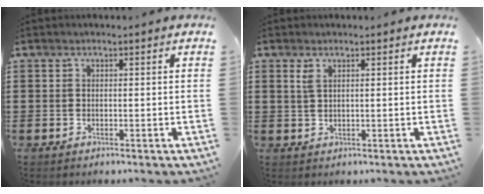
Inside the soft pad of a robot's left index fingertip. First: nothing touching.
{"total": 1.6, "force": [0.7, 0.5, 1.4], "torque": [-0.030, 0.002, 0.011]}